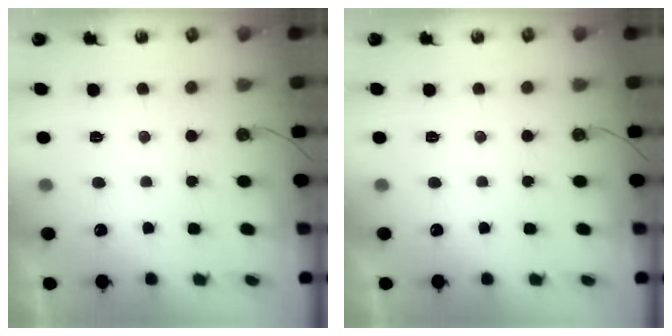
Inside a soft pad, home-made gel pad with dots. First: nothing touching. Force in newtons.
{"total": 0.0}